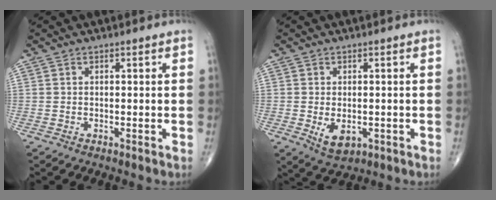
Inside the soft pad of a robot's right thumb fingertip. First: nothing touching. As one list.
[{"total": 4.8, "force": [-1.1, 3.0, 3.7], "torque": [-0.051, -0.007, -0.006]}]